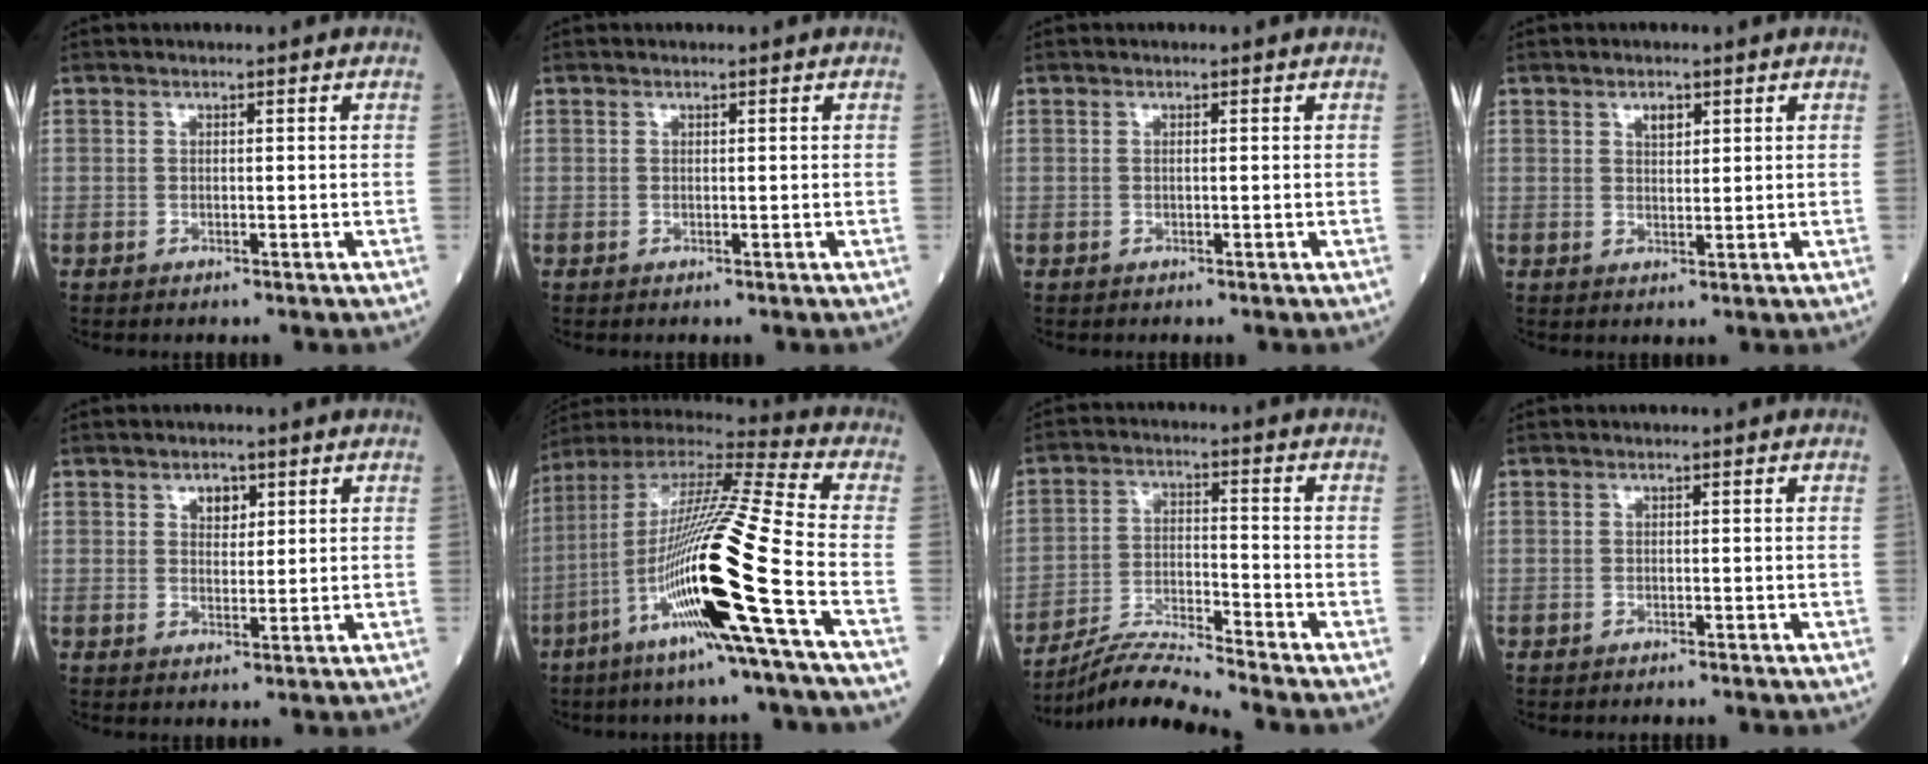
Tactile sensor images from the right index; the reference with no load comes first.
{"total": 0.0}
{"total": 0.0}
{"total": 2.1, "force": [1.2, 1.0, 1.5], "torque": [-0.023, 0.000, 0.020]}
{"total": 2.7, "force": [1.4, 1.6, 1.6], "torque": [-0.020, 0.000, 0.022]}
{"total": 22.3, "force": [-8.0, -1.1, 20.8], "torque": [-0.422, -0.031, -0.162]}
{"total": 8.2, "force": [-7.8, -1.9, 1.7], "torque": [-0.037, -0.008, -0.147]}
{"total": 1.2, "force": [-1.2, 0.1, 0.3], "torque": [-0.007, -0.001, -0.016]}